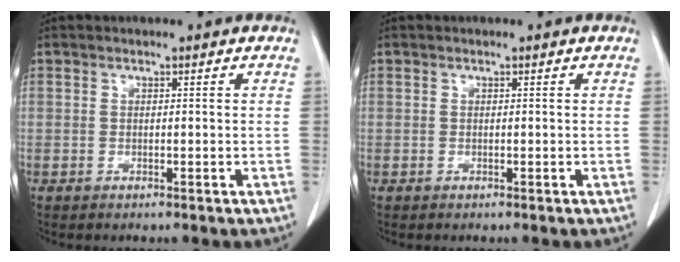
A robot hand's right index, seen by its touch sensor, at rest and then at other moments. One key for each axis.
{"total": 0.0}